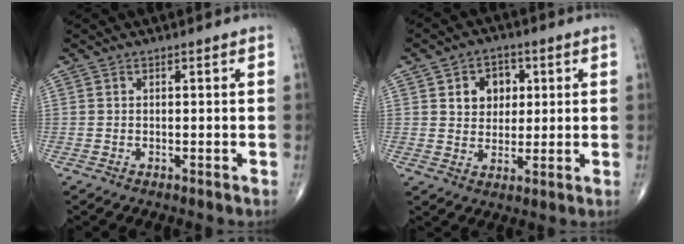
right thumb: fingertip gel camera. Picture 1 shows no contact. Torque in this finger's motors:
{"motor_torque": [-0.08, 0.14, 0.03, 0.12, 0.13]}